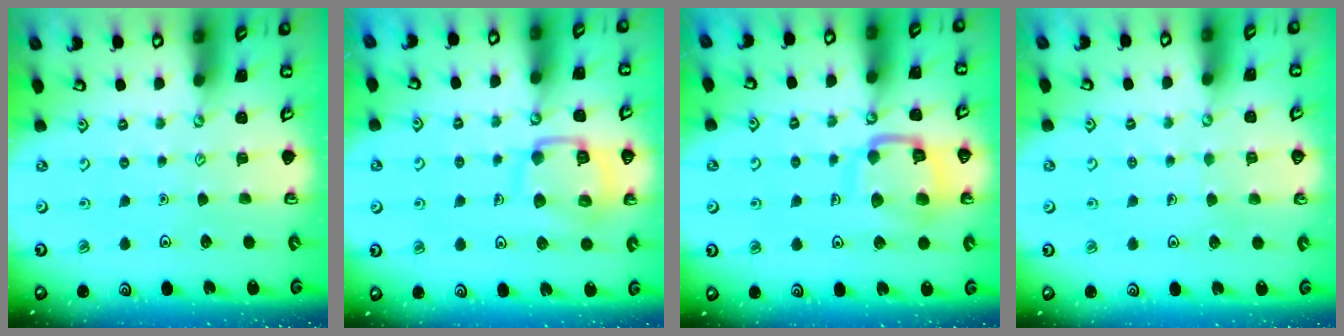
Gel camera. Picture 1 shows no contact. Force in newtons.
{"total": 15.0, "press": 14.9, "slide": 1.5}
{"total": 13.4, "press": 13.3, "slide": 1.4}
{"total": 3.2, "press": 3.2, "slide": 0.2}